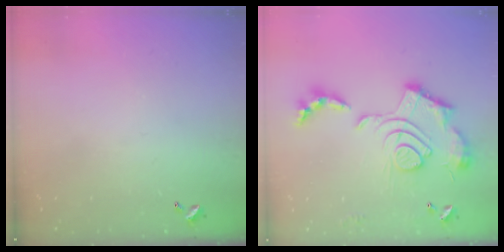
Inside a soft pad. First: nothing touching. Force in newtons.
{"total": 2.4, "press": 1.9, "slide": 1.5}